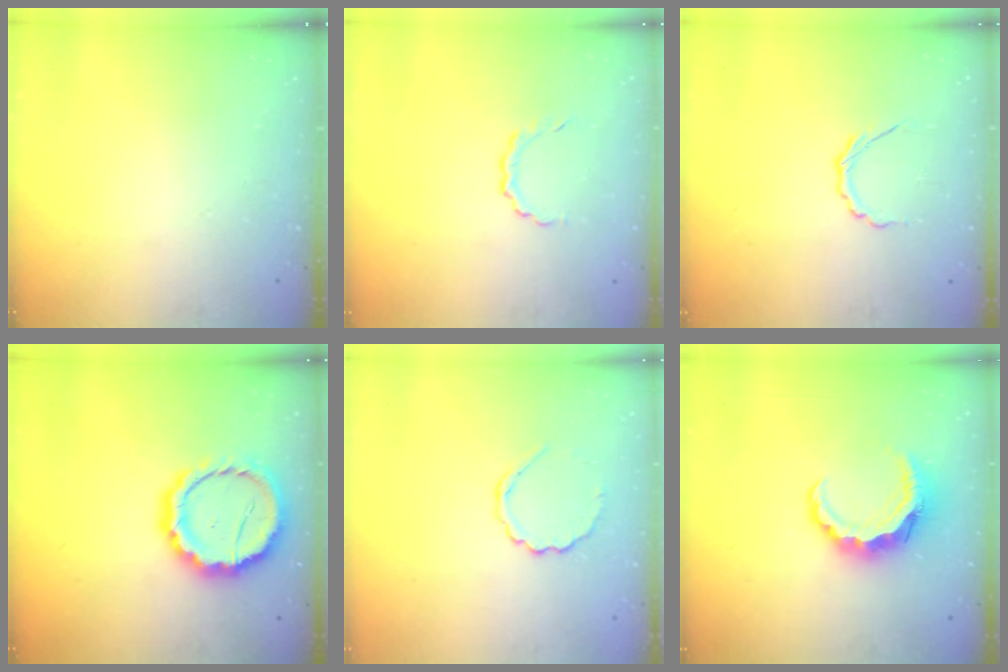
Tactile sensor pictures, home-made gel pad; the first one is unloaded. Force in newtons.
{"total": 3.0, "press": 2.8, "slide": 0.9}
{"total": 3.3, "press": 3.0, "slide": 1.2}
{"total": 14.2, "press": 14.1, "slide": 2.2}
{"total": 6.6, "press": 6.3, "slide": 1.9}
{"total": 7.9, "press": 7.8, "slide": 1.1}